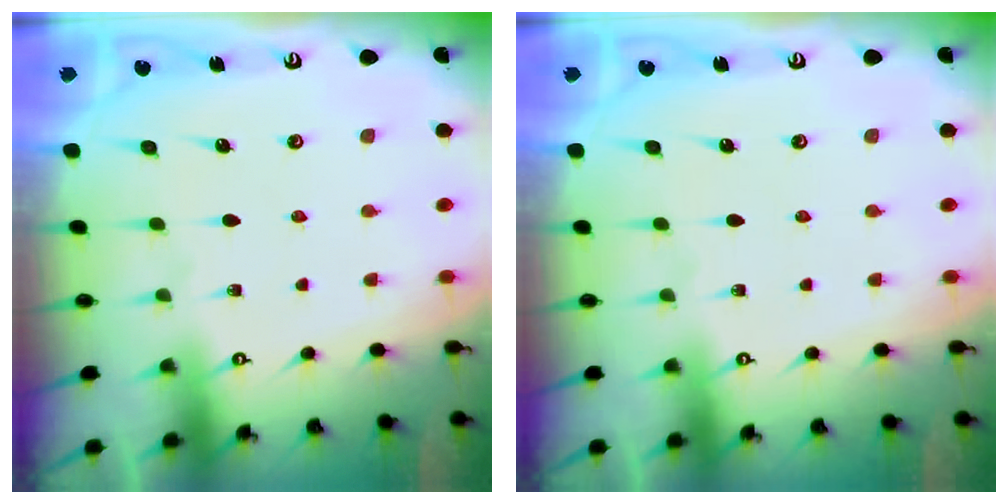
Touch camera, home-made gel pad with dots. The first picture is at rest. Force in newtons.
{"total": 0.0}